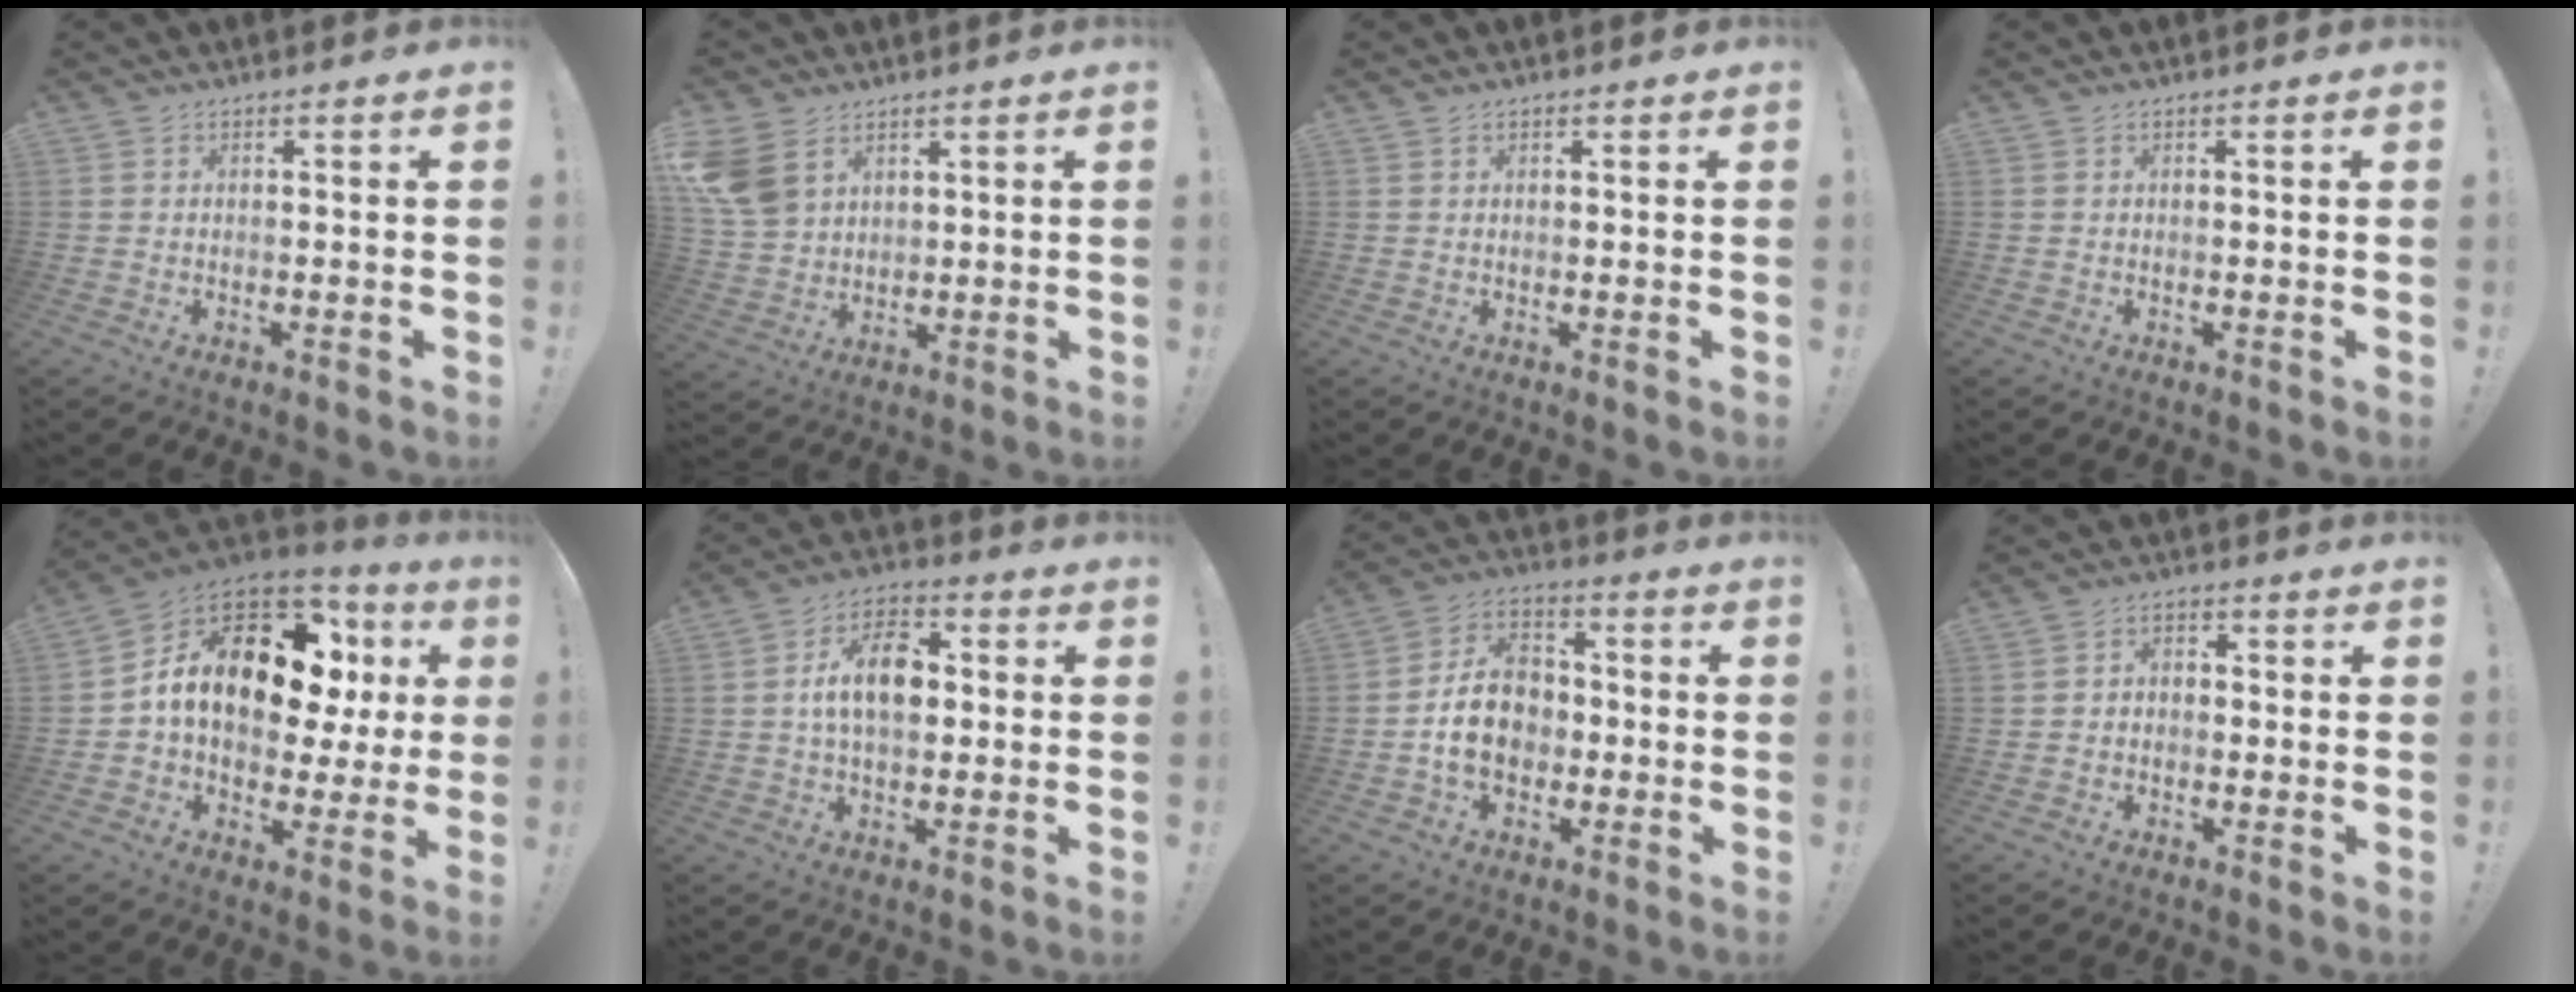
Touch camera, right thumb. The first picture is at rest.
{"total": 10.5, "force": [5.6, 7.2, 5.2], "torque": [-0.102, -0.020, 0.113]}
{"total": 0.6, "force": [0.5, 0.3, 0.2], "torque": [0.001, -0.001, 0.009]}
{"total": 0.0}
{"total": 19.0, "force": [5.4, 11.5, 14.2], "torque": [-0.217, -0.011, 0.103]}
{"total": 12.5, "force": [0.8, 7.7, 9.9], "torque": [-0.165, 0.014, 0.014]}
{"total": 14.1, "force": [-1.9, 10.9, 8.7], "torque": [-0.149, 0.022, -0.027]}
{"total": 3.2, "force": [-1.8, 2.1, 1.5], "torque": [-0.026, 0.014, -0.033]}